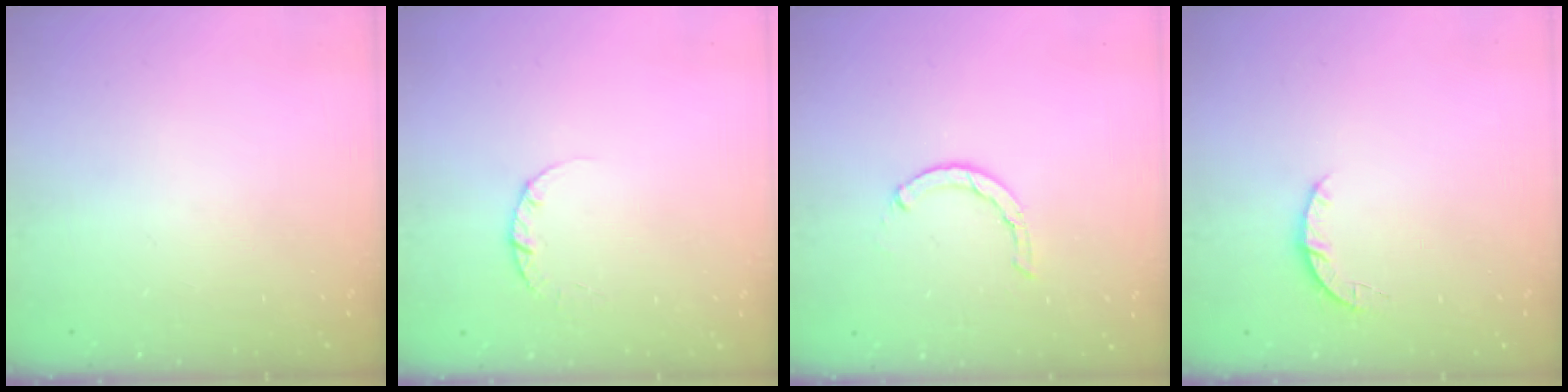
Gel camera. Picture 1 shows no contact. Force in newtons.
{"total": 2.4, "press": 2.3, "slide": 0.3}
{"total": 1.2, "press": 1.2, "slide": 0.2}
{"total": 3.3, "press": 3.2, "slide": 0.5}